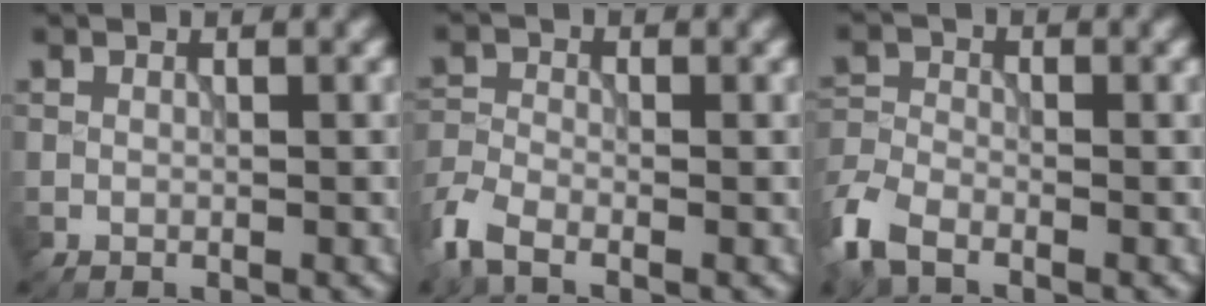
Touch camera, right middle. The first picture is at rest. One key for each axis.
{"total": 3.7, "fx": -2.6, "fy": 1.5, "fz": 2.1, "tx": -0.051, "ty": -0.009, "tz": -0.071}
{"total": 4.5, "fx": -3.1, "fy": 2.1, "fz": 2.3, "tx": -0.056, "ty": -0.006, "tz": -0.080}